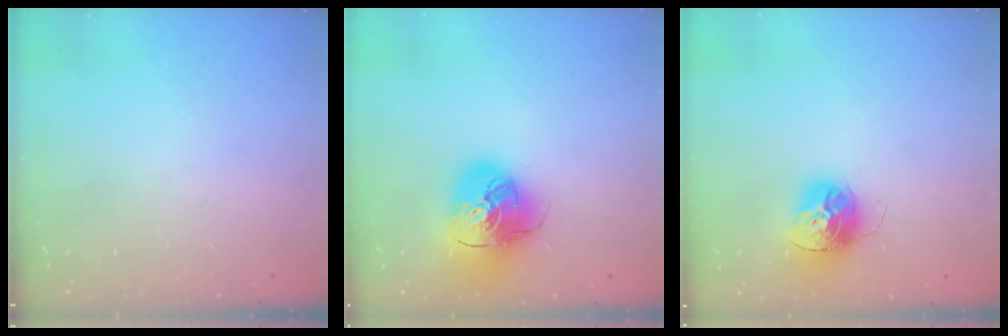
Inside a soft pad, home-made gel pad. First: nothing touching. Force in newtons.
{"total": 17.4, "press": 17.2, "slide": 2.7}
{"total": 13.7, "press": 13.7, "slide": 1.2}